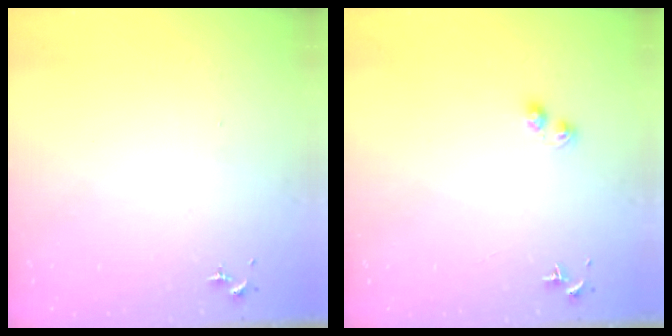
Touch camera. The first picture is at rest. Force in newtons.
{"total": 4.1, "press": 4.0, "slide": 0.6}